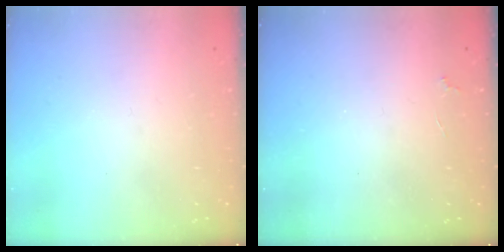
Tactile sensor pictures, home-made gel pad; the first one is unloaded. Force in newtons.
{"total": 2.1, "press": 2.0, "slide": 0.4}